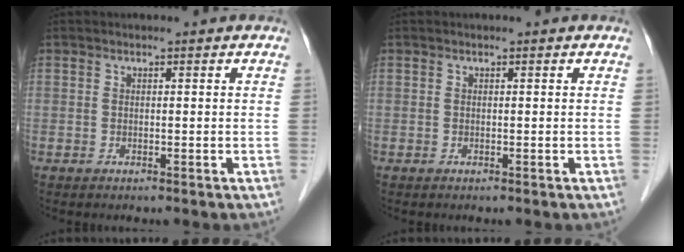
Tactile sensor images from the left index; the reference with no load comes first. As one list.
[{"total": 0.0}]